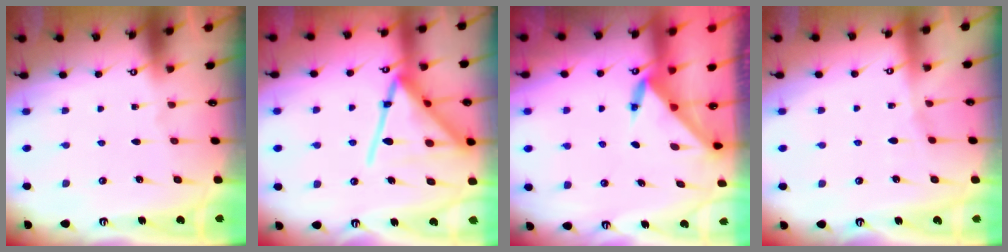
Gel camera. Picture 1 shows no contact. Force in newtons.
{"total": 19.5, "press": 19.4, "slide": 1.7}
{"total": 3.5, "press": 3.4, "slide": 0.3}
{"total": 3.8, "press": 3.8, "slide": 0.4}